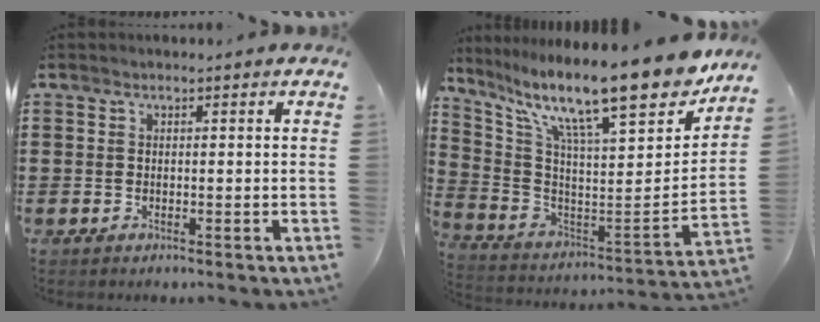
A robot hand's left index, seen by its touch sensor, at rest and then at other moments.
{"total": 16.0, "force": [12.3, 2.4, 10.0], "torque": [-0.191, -0.091, 0.198]}